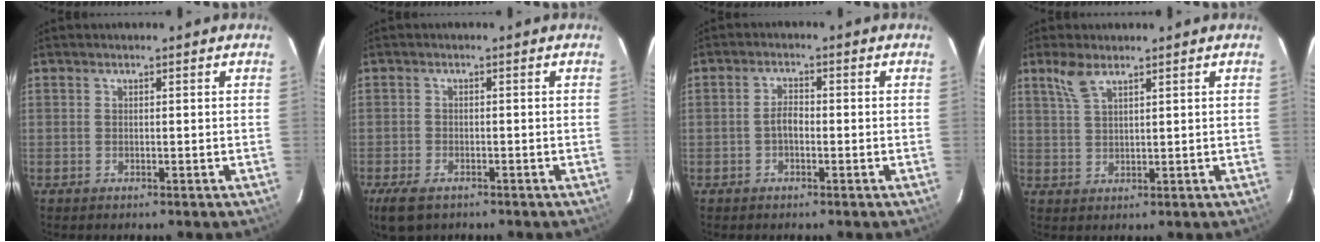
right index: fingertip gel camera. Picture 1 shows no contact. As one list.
[{"total": 5.6, "force": [-3.8, 2.7, 3.0], "torque": [-0.078, -0.019, -0.068]}, {"total": 2.2, "force": [-0.8, 1.1, 1.7], "torque": [-0.035, 0.008, -0.016]}, {"total": 3.8, "force": [2.8, 1.1, 2.4], "torque": [-0.052, 0.004, 0.059]}]